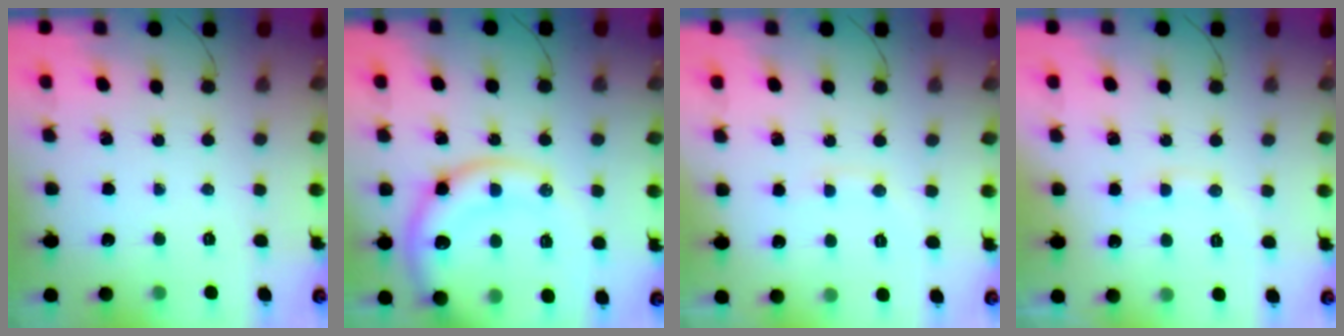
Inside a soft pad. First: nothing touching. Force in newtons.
{"total": 16.3, "press": 16.1, "slide": 2.4}
{"total": 6.4, "press": 6.2, "slide": 1.4}
{"total": 7.5, "press": 7.4, "slide": 0.7}